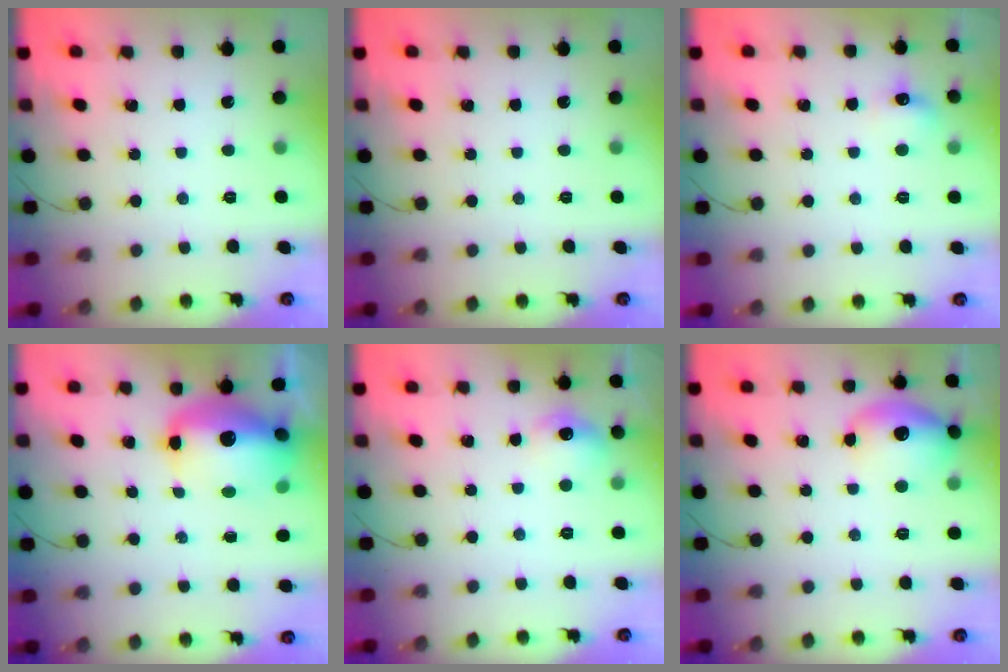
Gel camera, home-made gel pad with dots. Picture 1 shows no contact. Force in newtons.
{"total": 0.0}
{"total": 6.5, "press": 6.2, "slide": 1.9}
{"total": 16.8, "press": 14.2, "slide": 8.9}
{"total": 8.2, "press": 8.1, "slide": 1.2}
{"total": 12.5, "press": 12.4, "slide": 1.4}